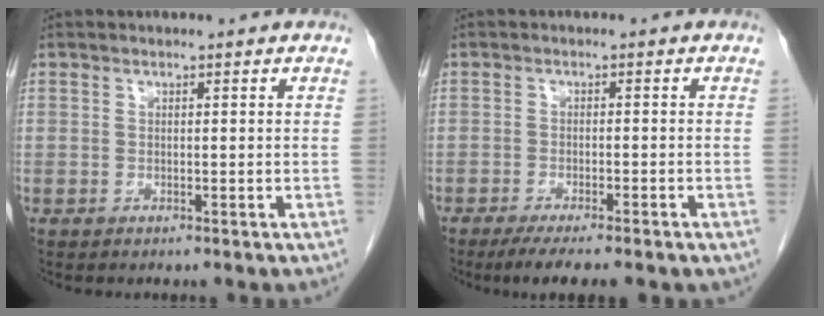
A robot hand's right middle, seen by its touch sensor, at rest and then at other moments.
{"total": 8.4, "force": [-6.4, 1.4, 5.3], "torque": [-0.066, -0.014, -0.088]}